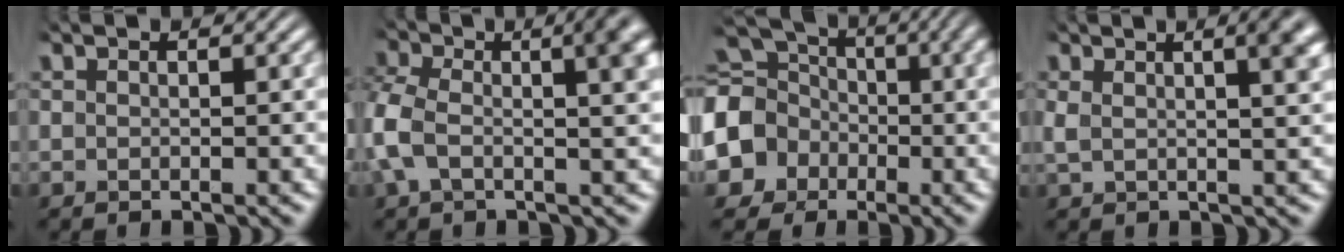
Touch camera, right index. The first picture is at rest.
{"total": 6.9, "force": [0.3, 3.7, 5.8], "torque": [-0.111, -0.010, 0.009]}
{"total": 11.4, "force": [0.0, 10.2, 5.0], "torque": [-0.114, -0.025, -0.007]}
{"total": 5.5, "force": [2.2, 2.0, 4.6], "torque": [-0.051, 0.014, 0.034]}